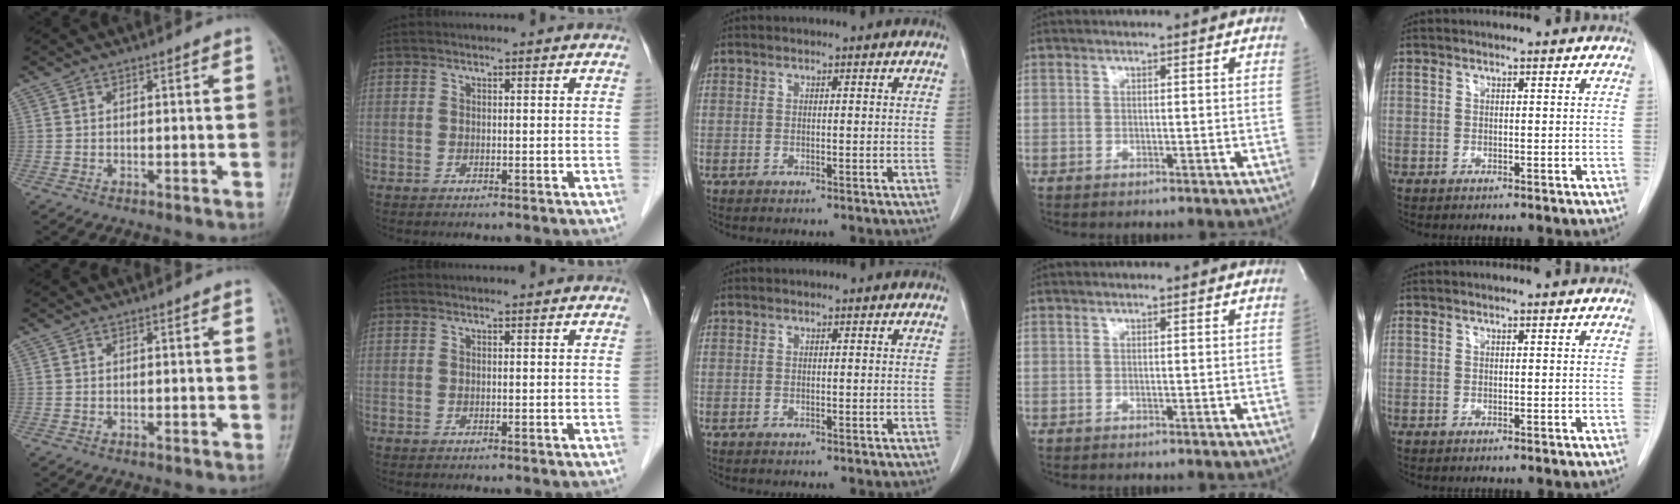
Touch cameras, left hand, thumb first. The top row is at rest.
{}